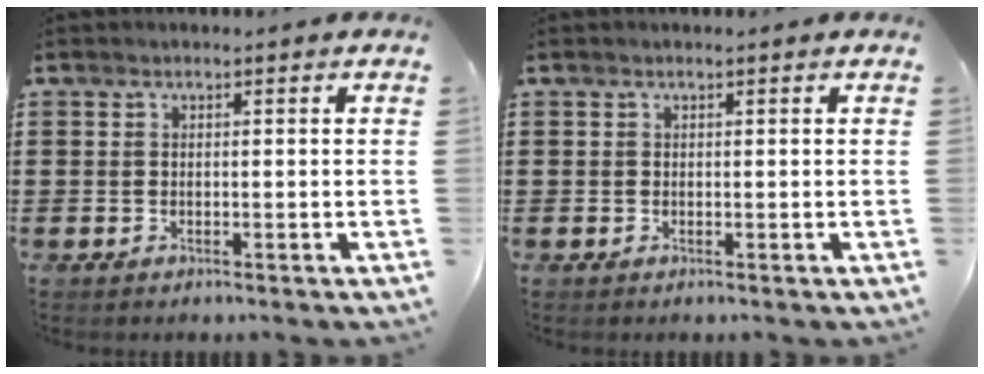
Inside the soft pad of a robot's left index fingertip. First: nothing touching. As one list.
[{"total": 0.0}]